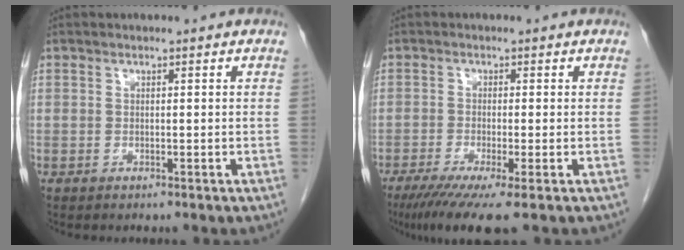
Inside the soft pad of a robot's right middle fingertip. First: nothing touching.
{"total": 7.5, "force": [-4.8, 0.1, 5.8], "torque": [-0.092, -0.020, -0.081]}